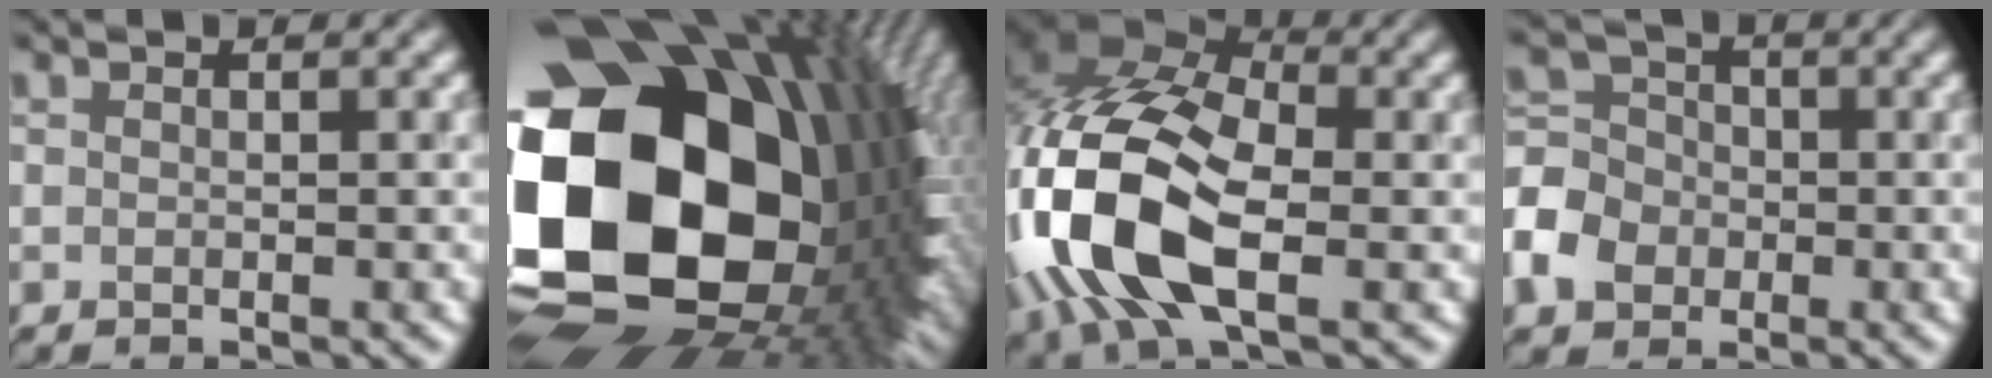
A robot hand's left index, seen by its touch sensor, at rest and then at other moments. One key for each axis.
{"total": 23.9, "fx": -0.2, "fy": 17.9, "fz": 15.8, "tx": -0.336, "ty": -0.066, "tz": 0.011}
{"total": 16.0, "fx": -4.1, "fy": 8.9, "fz": 12.6, "tx": -0.301, "ty": -0.007, "tz": -0.085}
{"total": 5.8, "fx": -2.2, "fy": 4.8, "fz": 2.5, "tx": -0.062, "ty": 0.003, "tz": -0.060}